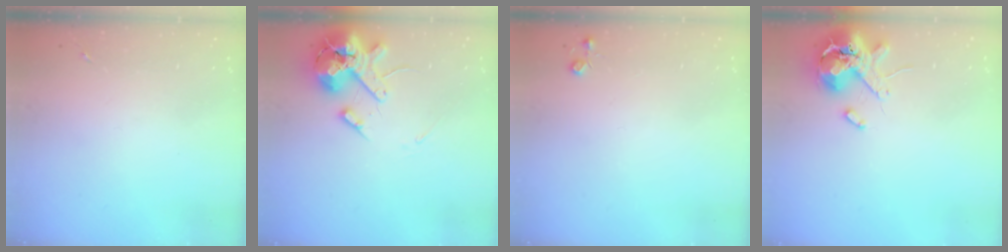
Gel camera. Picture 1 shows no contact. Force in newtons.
{"total": 14.6, "press": 14.4, "slide": 2.4}
{"total": 3.7, "press": 3.7, "slide": 0.5}
{"total": 12.2, "press": 12.0, "slide": 1.8}